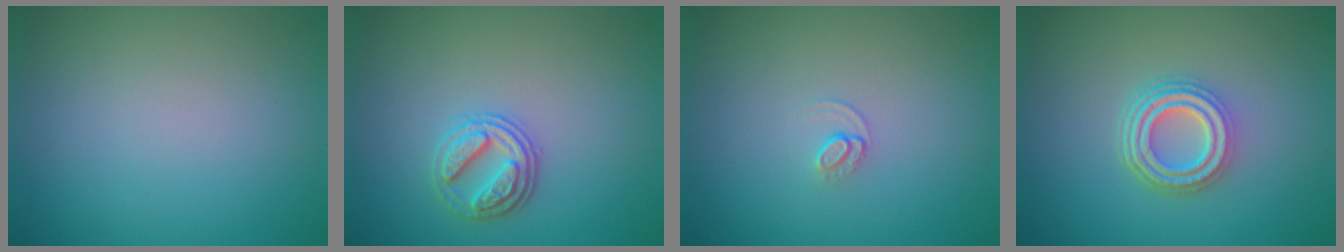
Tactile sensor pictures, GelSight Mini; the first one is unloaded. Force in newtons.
{"total": 2.6, "press": 2.6, "slide": 0.5}
{"total": 0.9, "press": 0.4, "slide": 0.8}
{"total": 4.8, "press": 3.4, "slide": 3.4}